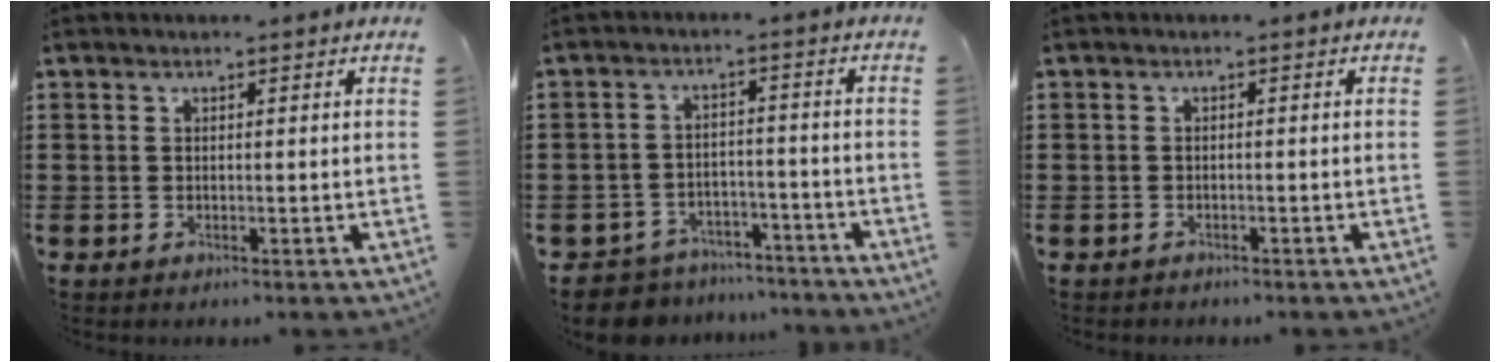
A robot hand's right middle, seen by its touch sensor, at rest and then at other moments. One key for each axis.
{"total": 5.2, "fx": -5.1, "fy": 1.2, "fz": -0.2, "tx": -0.008, "ty": 0.012, "tz": -0.108}
{"total": 0.8, "fx": -0.7, "fy": 0.3, "fz": -0.1, "tx": 0.001, "ty": 0.004, "tz": -0.017}